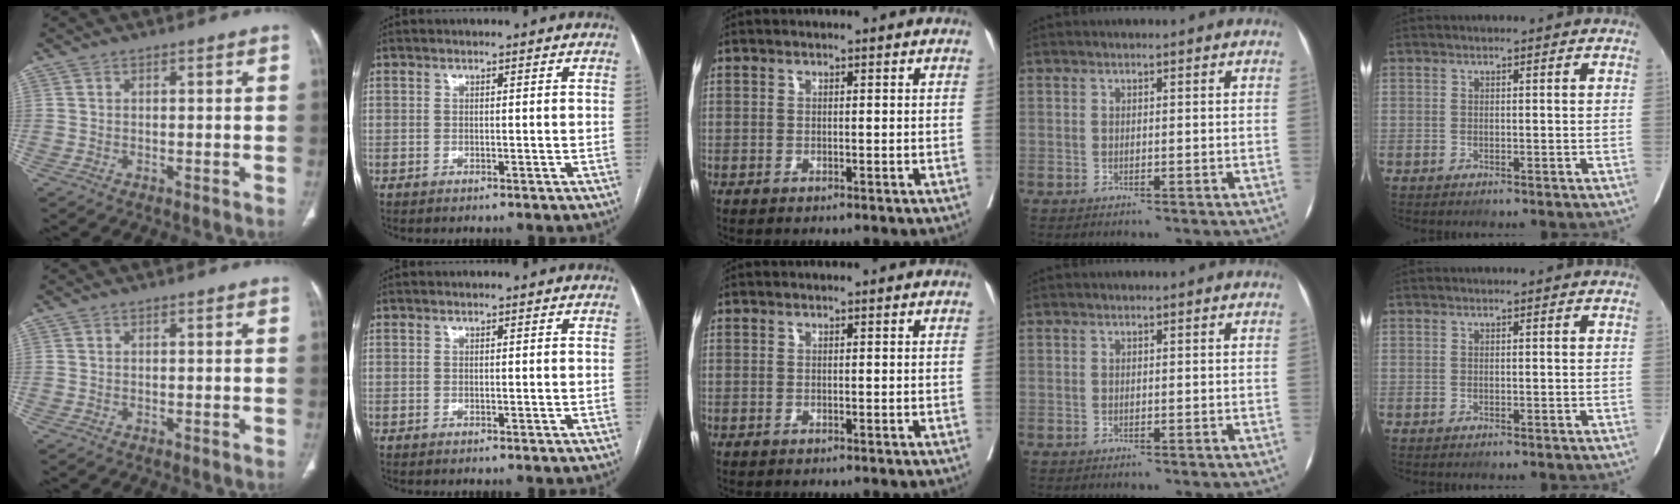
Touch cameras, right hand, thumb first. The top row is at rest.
{}